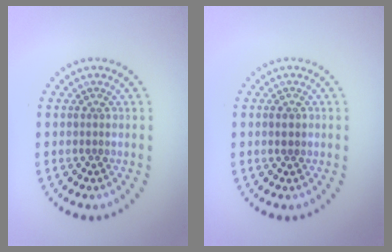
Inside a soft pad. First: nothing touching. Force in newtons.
{"total": 1.3, "press": 1.3, "slide": 0.2}